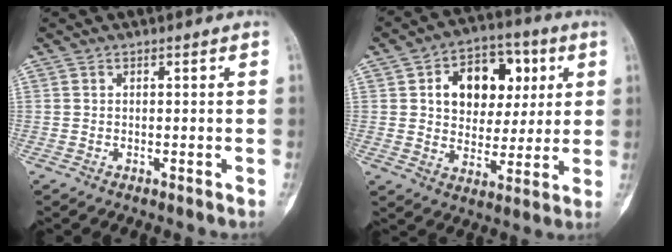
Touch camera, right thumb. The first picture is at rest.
{"total": 15.2, "force": [4.3, 10.8, 9.8], "torque": [-0.097, 0.004, 0.066]}